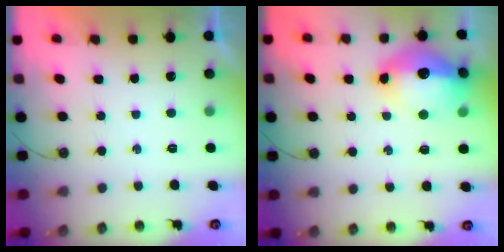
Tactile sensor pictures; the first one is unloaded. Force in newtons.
{"total": 22.0, "press": 18.1, "slide": 12.6}